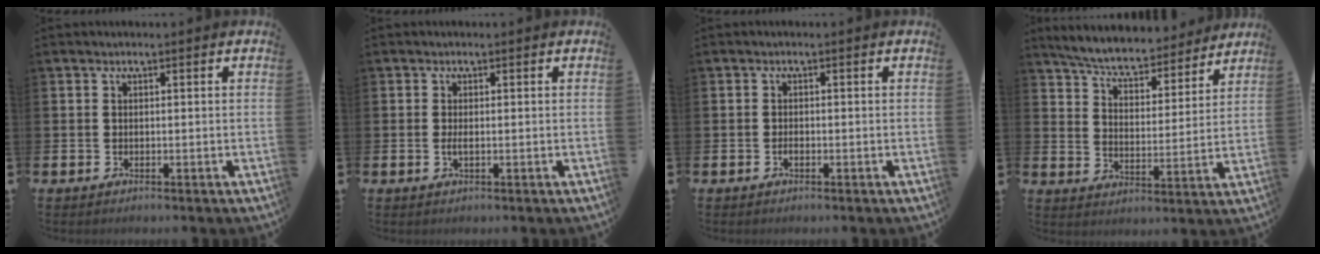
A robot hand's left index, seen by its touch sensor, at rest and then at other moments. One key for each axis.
{"total": 0.9, "fx": -0.2, "fy": 0.2, "fz": 0.9, "tx": -0.025, "ty": 0.003, "tz": -0.001}
{"total": 0.9, "fx": -0.4, "fy": 0.4, "fz": 0.7, "tx": -0.020, "ty": 0.001, "tz": -0.006}
{"total": 6.5, "fx": 6.2, "fy": 1.2, "fz": 1.6, "tx": -0.059, "ty": -0.048, "tz": 0.105}